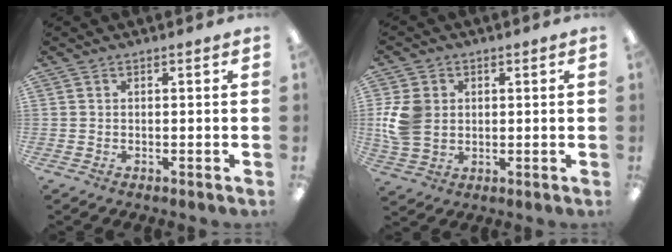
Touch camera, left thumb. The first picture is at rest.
{"total": 9.3, "force": [1.0, 7.8, 5.0], "torque": [-0.107, 0.010, 0.022]}